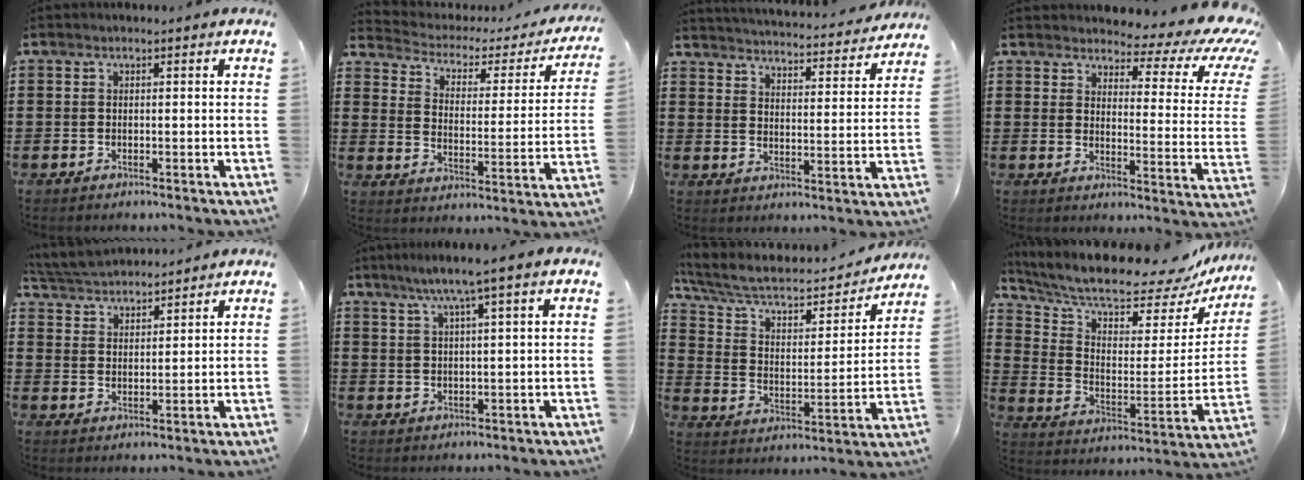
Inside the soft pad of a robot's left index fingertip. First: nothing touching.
{"total": 2.3, "force": [1.7, 1.3, 0.9], "torque": [-0.034, -0.018, 0.019]}
{"total": 3.6, "force": [3.6, -0.5, 0.2], "torque": [-0.025, -0.037, 0.055]}
{"total": 5.0, "force": [3.9, 1.2, 2.9], "torque": [-0.053, -0.037, 0.060]}
{"total": 4.6, "force": [4.6, 0.4, 0.4], "torque": [-0.025, -0.016, 0.085]}
{"total": 5.0, "force": [3.0, -0.5, 4.0], "torque": [-0.085, -0.002, 0.048]}
{"total": 7.5, "force": [6.0, 2.5, 3.7], "torque": [-0.098, -0.037, 0.098]}
{"total": 9.5, "force": [8.5, 1.5, 3.8], "torque": [-0.099, -0.072, 0.142]}